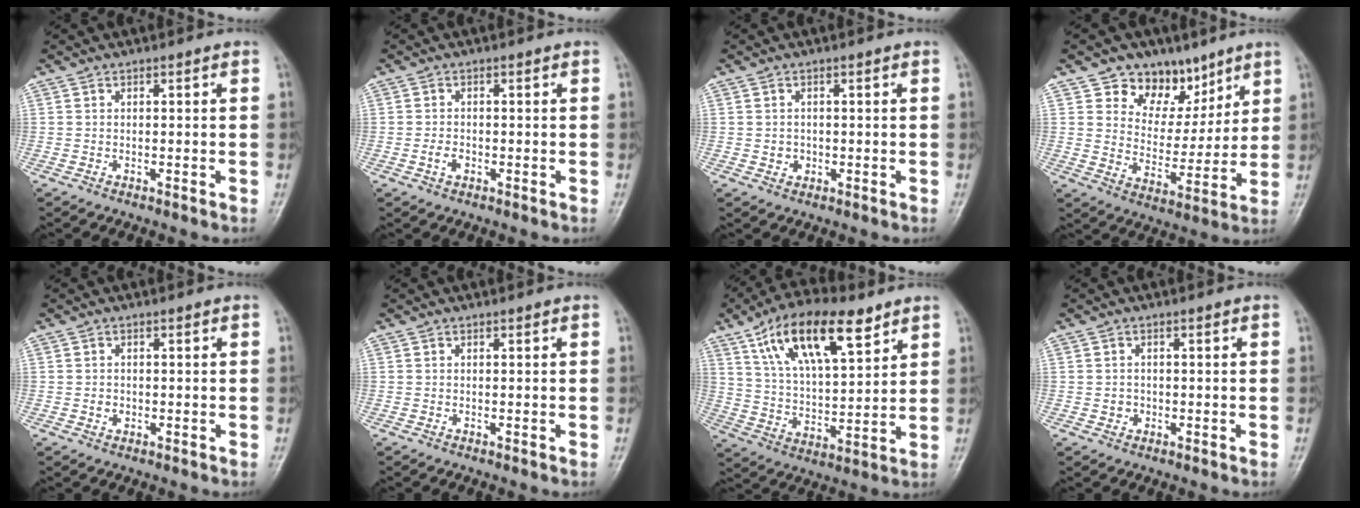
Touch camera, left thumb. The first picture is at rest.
{"total": 1.9, "force": [-0.6, 1.3, 1.2], "torque": [-0.021, 0.004, -0.013]}
{"total": 1.7, "force": [-0.1, 1.6, 0.6], "torque": [-0.002, 0.003, 0.003]}
{"total": 11.8, "force": [7.4, 8.3, 3.9], "torque": [-0.014, -0.038, 0.127]}
{"total": 1.3, "force": [-0.1, 1.1, 0.6], "torque": [-0.006, 0.002, 0.001]}
{"total": 0.0}
{"total": 18.5, "force": [10.3, 7.6, 13.5], "torque": [-0.201, -0.028, 0.185]}
{"total": 1.5, "force": [-0.2, 1.5, 0.5], "torque": [0.001, 0.004, -0.001]}